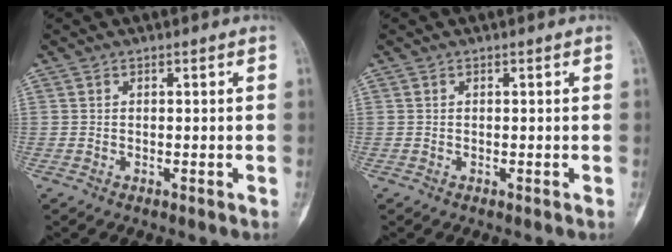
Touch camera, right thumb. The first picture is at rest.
{"total": 0.0}